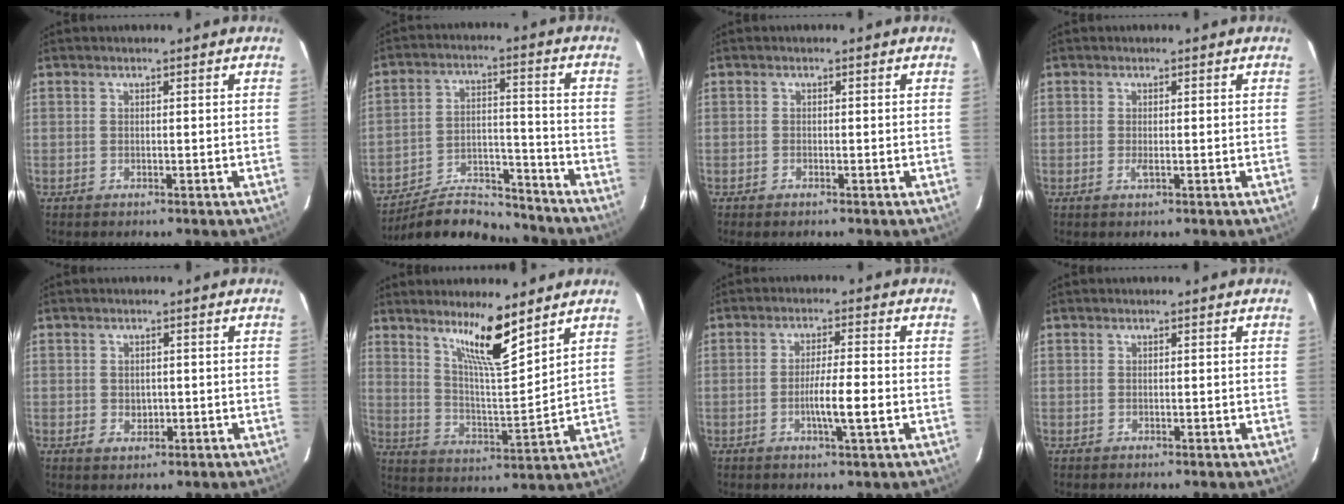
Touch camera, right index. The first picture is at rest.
{"total": 12.4, "force": [-11.9, 2.7, 2.2], "torque": [-0.032, 0.032, -0.197]}
{"total": 0.6, "force": [-0.5, 0.2, 0.3], "torque": [-0.009, 0.000, -0.005]}
{"total": 0.9, "force": [-0.3, 0.0, 0.8], "torque": [-0.019, -0.003, -0.005]}
{"total": 2.0, "force": [-0.3, 1.6, 1.2], "torque": [-0.018, 0.000, 0.004]}
{"total": 10.2, "force": [7.0, 0.5, 7.3], "torque": [-0.128, -0.015, 0.128]}
{"total": 5.7, "force": [-1.5, 0.0, 5.5], "torque": [-0.095, -0.006, -0.026]}
{"total": 0.0}